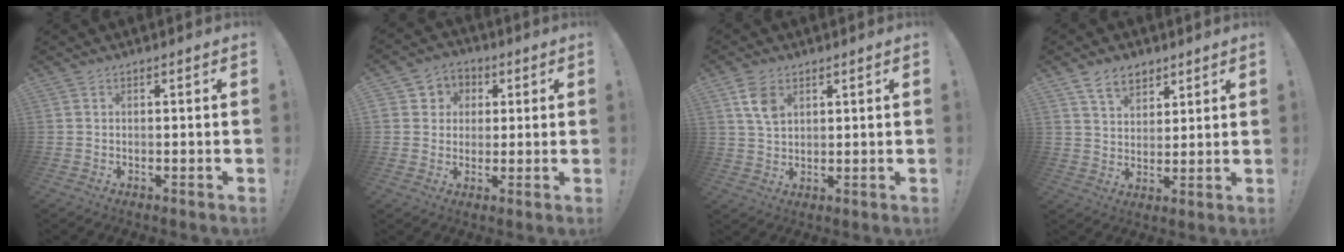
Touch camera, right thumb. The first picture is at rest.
{"total": 6.7, "force": [0.2, 6.5, 1.6], "torque": [-0.018, 0.005, 0.007]}
{"total": 6.7, "force": [2.9, 4.2, 4.3], "torque": [-0.067, -0.005, 0.055]}
{"total": 8.7, "force": [5.6, 5.5, 3.8], "torque": [-0.057, -0.026, 0.106]}